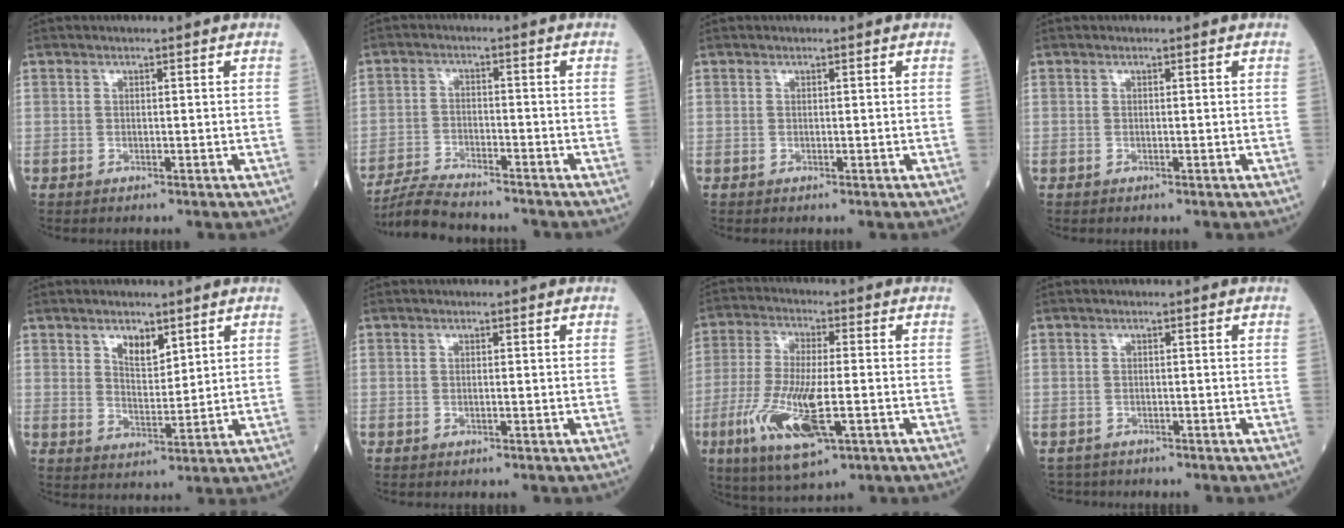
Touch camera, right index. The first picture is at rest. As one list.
[{"total": 8.2, "force": [-7.7, 0.6, 2.8], "torque": [-0.048, -0.015, -0.134]}, {"total": 0.0}, {"total": 0.0}, {"total": 4.4, "force": [2.8, 1.9, 2.8], "torque": [-0.048, -0.003, 0.052]}, {"total": 0.0}, {"total": 13.4, "force": [-4.3, 3.1, 12.3], "torque": [-0.255, -0.022, -0.072]}, {"total": 2.6, "force": [-2.2, 1.2, -0.6], "torque": [0.001, -0.002, -0.042]}]